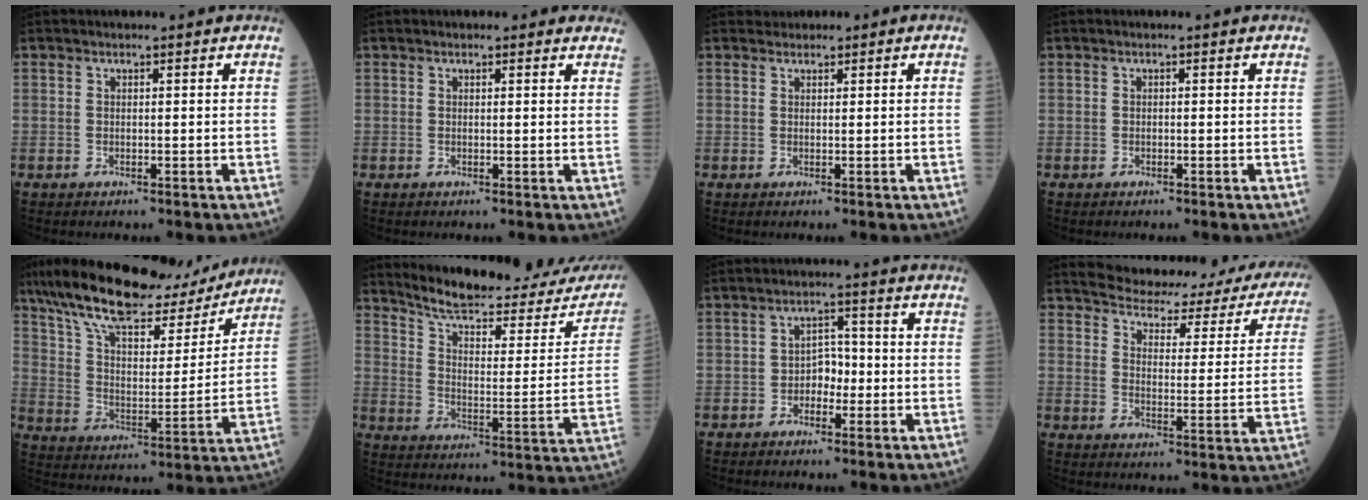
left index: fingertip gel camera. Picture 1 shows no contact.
{"total": 2.4, "force": [2.1, 1.1, 0.4], "torque": [0.005, -0.002, 0.007]}
{"total": 0.7, "force": [0.5, 0.5, -0.1], "torque": [0.003, 0.010, 0.004]}
{"total": 0.0}
{"total": 22.7, "force": [17.8, 6.9, 12.1], "torque": [-0.209, 0.023, 0.280]}
{"total": 23.6, "force": [21.8, 4.0, 8.2], "torque": [-0.115, -0.067, 0.281]}
{"total": 3.3, "force": [-1.3, 2.0, 2.3], "torque": [-0.027, 0.008, -0.031]}
{"total": 23.6, "force": [21.4, 6.1, 8.0], "torque": [-0.099, -0.046, 0.245]}